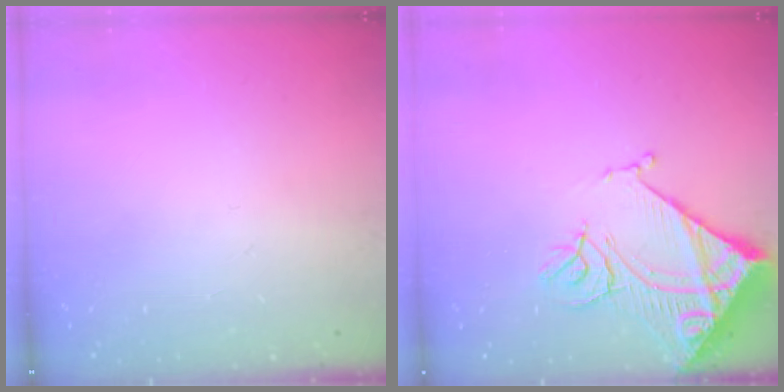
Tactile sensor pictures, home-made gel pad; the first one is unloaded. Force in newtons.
{"total": 15.3, "press": 15.2, "slide": 1.8}